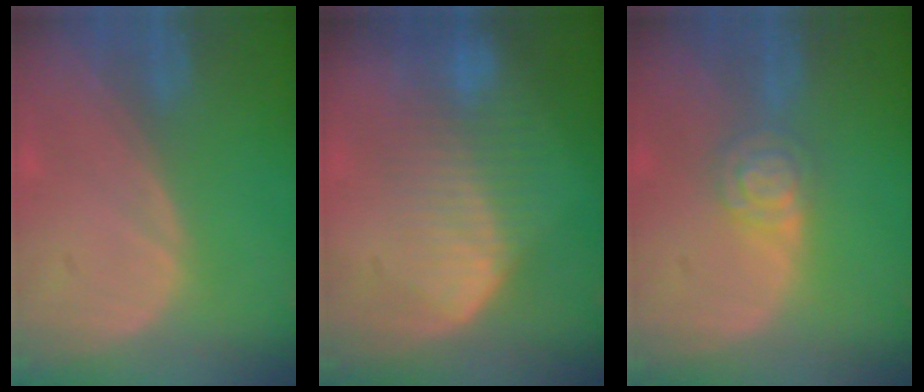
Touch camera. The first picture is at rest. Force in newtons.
{"total": 7.5, "press": 7.2, "slide": 2.1}
{"total": 4.9, "press": 4.2, "slide": 2.5}